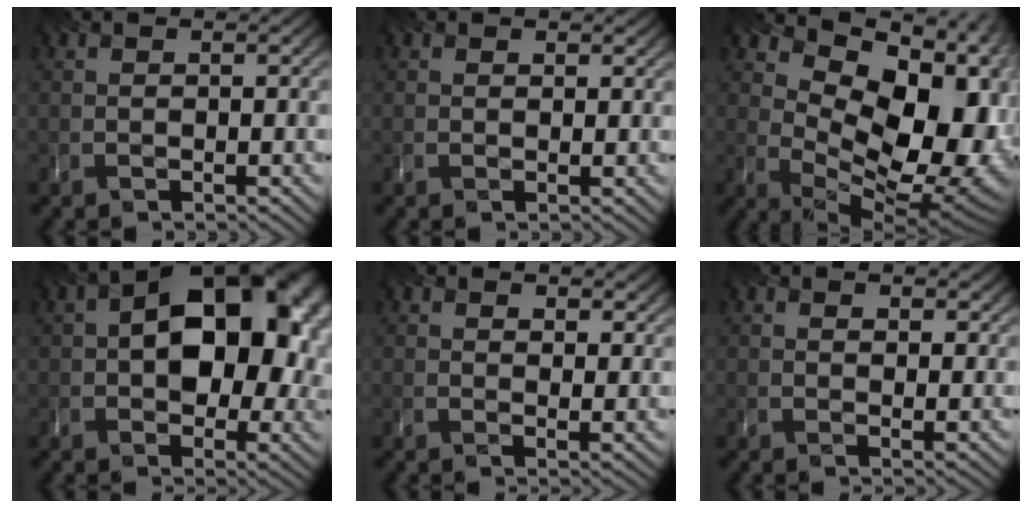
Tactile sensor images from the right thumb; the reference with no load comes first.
{"total": 1.1, "force": [1.0, 0.5, 0.3], "torque": [-0.007, -0.006, 0.016]}
{"total": 16.6, "force": [4.1, 10.2, 12.5], "torque": [-0.176, -0.010, 0.089]}
{"total": 15.9, "force": [2.0, 10.6, 11.7], "torque": [-0.129, 0.000, 0.034]}
{"total": 3.8, "force": [2.7, 1.7, 2.2], "torque": [-0.038, -0.005, 0.050]}
{"total": 2.9, "force": [2.1, 1.4, 1.5], "torque": [-0.029, -0.005, 0.041]}